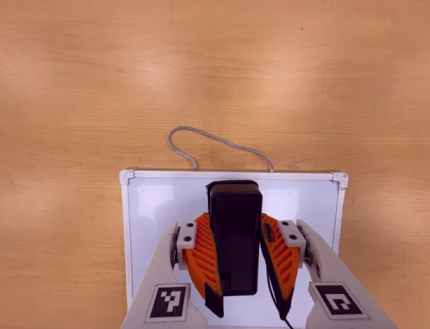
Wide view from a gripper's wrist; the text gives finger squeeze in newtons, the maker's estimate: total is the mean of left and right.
{"total": 9.6, "left": 8.3, "right": 11.0}